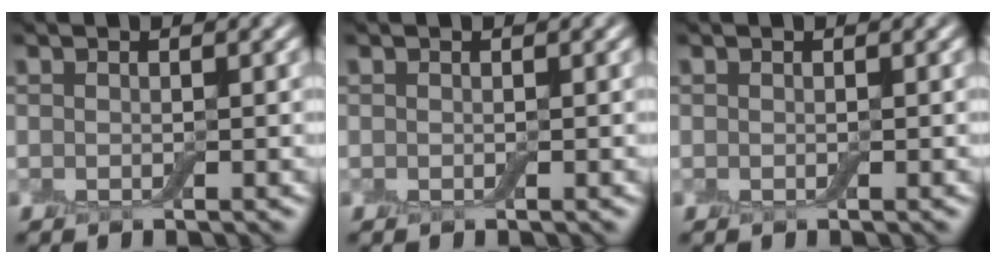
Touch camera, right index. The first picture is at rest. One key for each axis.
{"total": 0.0}
{"total": 0.0}